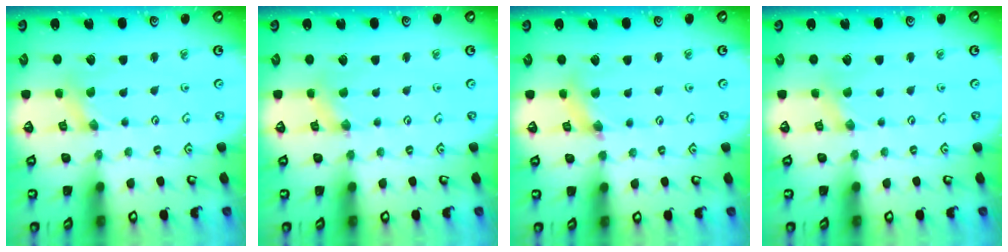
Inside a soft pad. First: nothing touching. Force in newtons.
{"total": 1.4, "press": 1.4, "slide": 0.2}
{"total": 4.8, "press": 4.8, "slide": 0.5}
{"total": 1.4, "press": 1.3, "slide": 0.2}